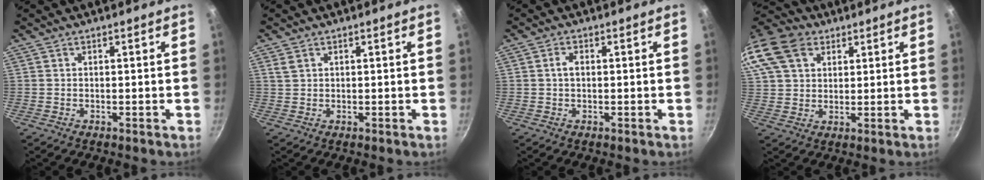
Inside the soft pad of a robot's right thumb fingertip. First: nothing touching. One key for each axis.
{"total": 1.6, "fx": 0.8, "fy": 1.1, "fz": 0.8, "tx": -0.014, "ty": 0.001, "tz": 0.018}
{"total": 2.0, "fx": 0.2, "fy": 1.3, "fz": 1.5, "tx": -0.025, "ty": 0.006, "tz": 0.002}
{"total": 20.2, "fx": 9.2, "fy": 14.5, "fz": 10.5, "tx": -0.247, "ty": 0.038, "tz": 0.168}